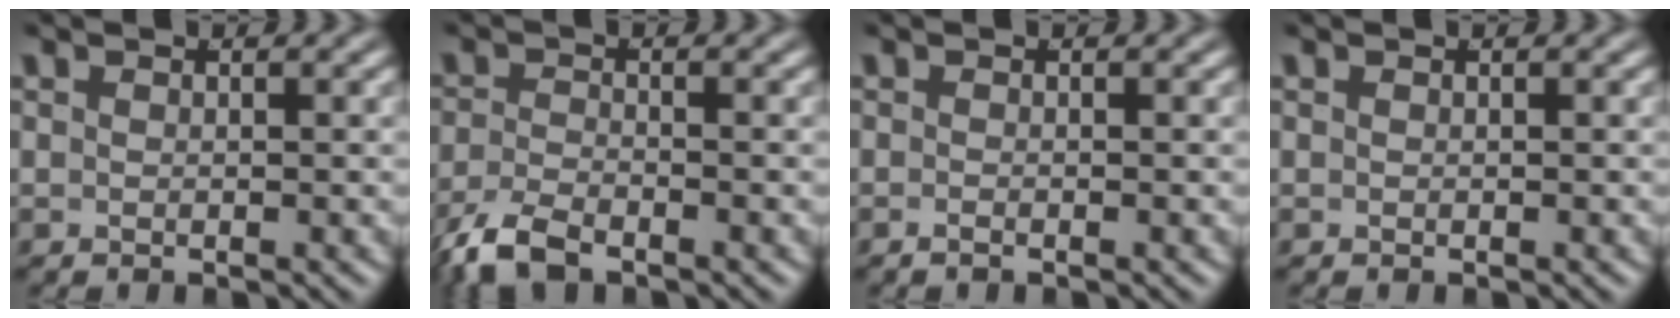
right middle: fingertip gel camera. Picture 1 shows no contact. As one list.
[{"total": 3.6, "force": [-2.9, 1.1, 1.9], "torque": [-0.045, -0.016, -0.044]}, {"total": 0.7, "force": [-0.6, -0.3, 0.2], "torque": [-0.004, -0.004, -0.011]}, {"total": 0.0}]